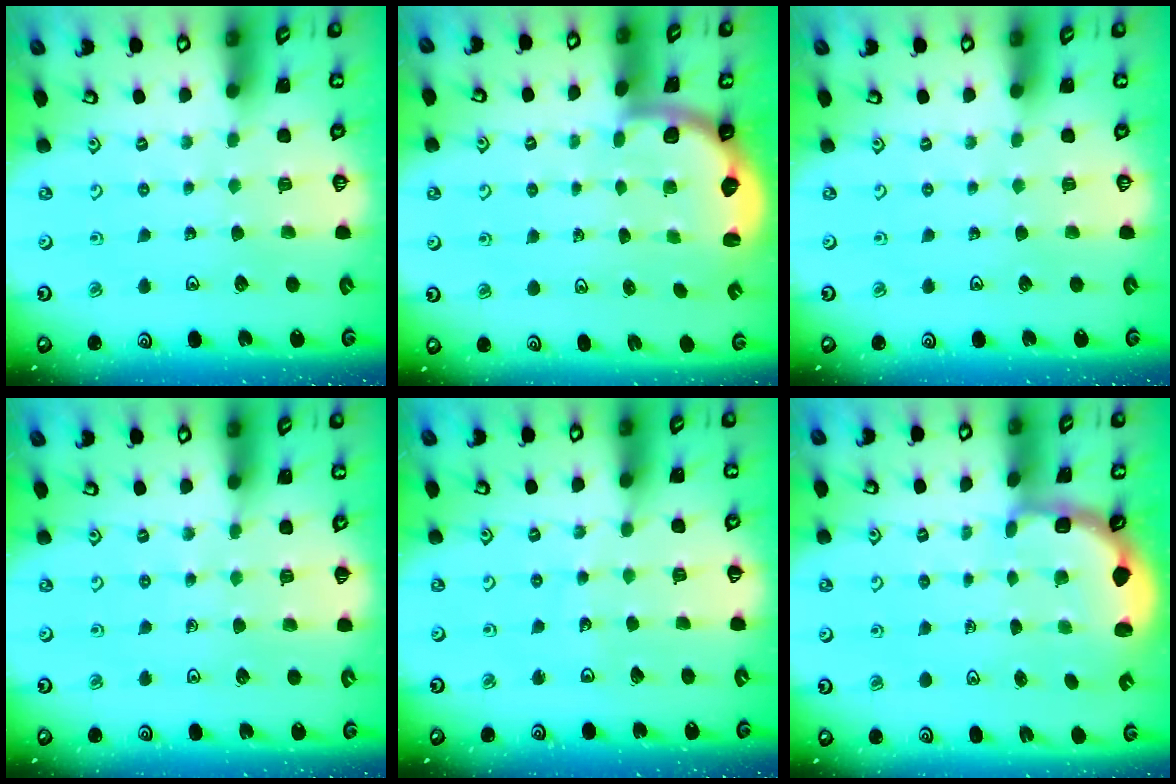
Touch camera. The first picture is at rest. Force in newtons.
{"total": 2.1, "press": 1.9, "slide": 1.0}
{"total": 0.0}
{"total": 2.7, "press": 2.6, "slide": 0.5}
{"total": 3.0, "press": 3.0, "slide": 0.2}
{"total": 2.9, "press": 2.0, "slide": 2.1}